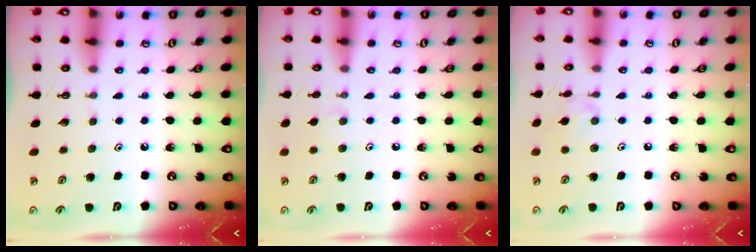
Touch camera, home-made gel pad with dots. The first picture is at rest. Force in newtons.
{"total": 2.9, "press": 2.9, "slide": 0.4}
{"total": 3.1, "press": 3.1, "slide": 0.5}